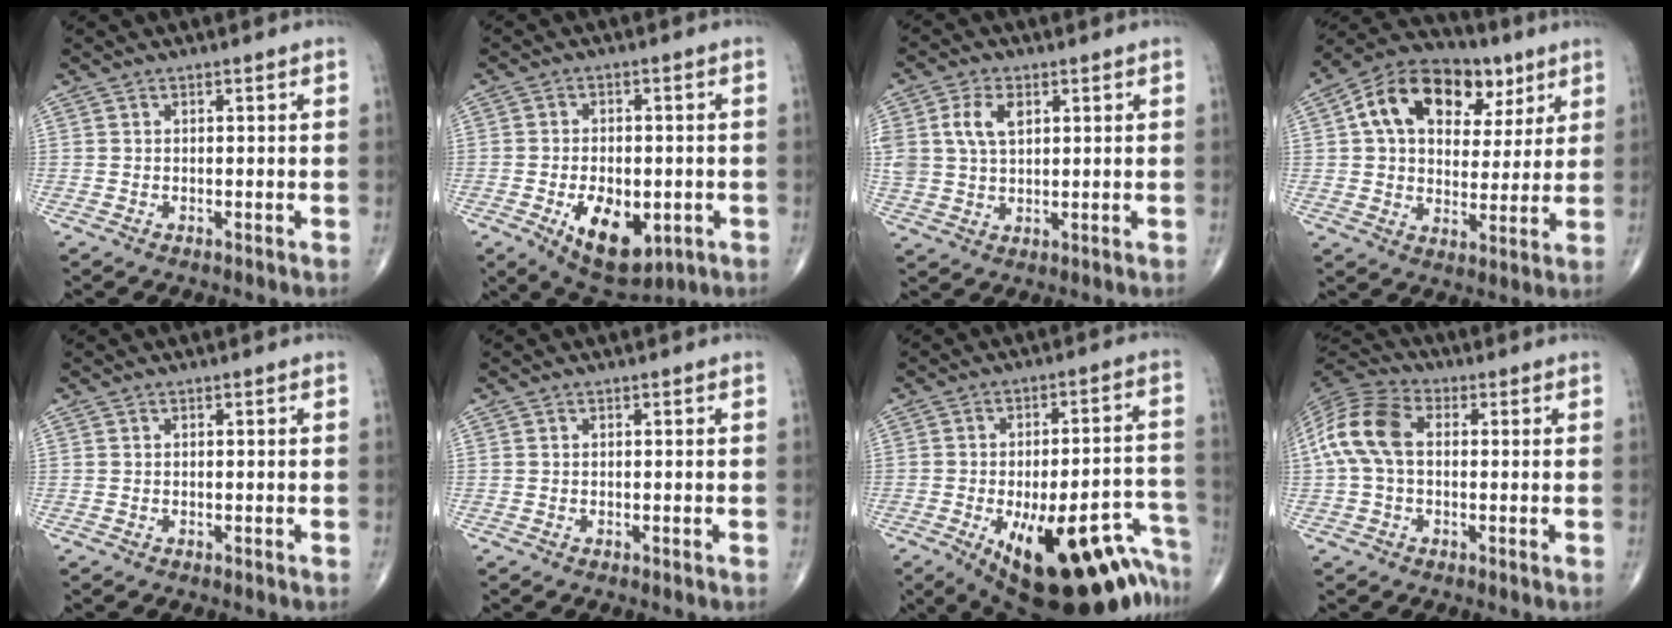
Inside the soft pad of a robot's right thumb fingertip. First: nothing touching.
{"total": 12.2, "force": [-3.8, 6.8, 9.5], "torque": [-0.126, 0.000, -0.044]}
{"total": 7.8, "force": [2.4, 4.9, 5.5], "torque": [-0.110, 0.000, 0.049]}
{"total": 19.4, "force": [7.3, 12.7, 12.7], "torque": [-0.175, 0.009, 0.112]}
{"total": 0.0}
{"total": 0.0}
{"total": 26.9, "force": [-15.5, 9.9, 19.5], "torque": [-0.185, 0.057, -0.201]}
{"total": 11.5, "force": [0.9, 7.4, 8.7], "torque": [-0.188, 0.031, 0.007]}